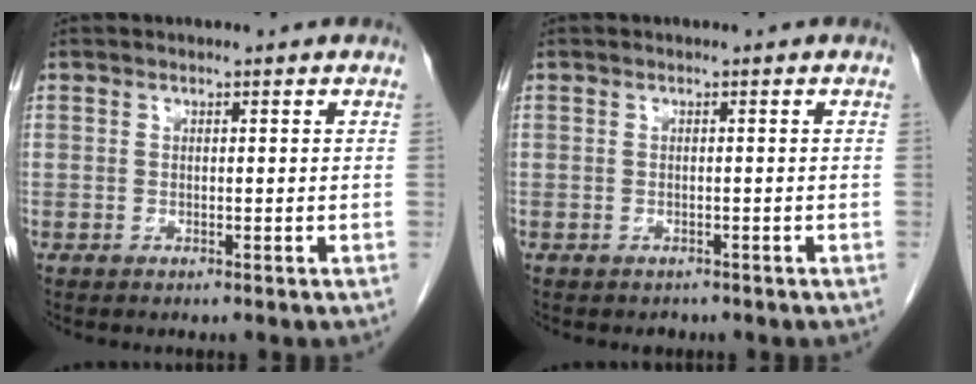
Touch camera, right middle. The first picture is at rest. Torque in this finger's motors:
{"motor_torque": [0.10, -0.10, -0.01, 0.00]}